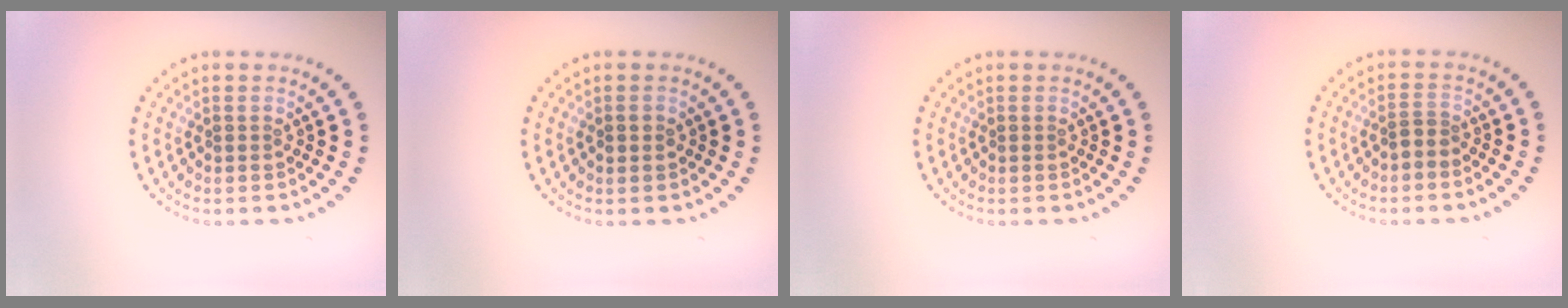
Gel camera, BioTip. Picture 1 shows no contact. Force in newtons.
{"total": 1.1, "press": 1.1, "slide": 0.1}
{"total": 0.0}
{"total": 1.1, "press": 0.7, "slide": 0.9}